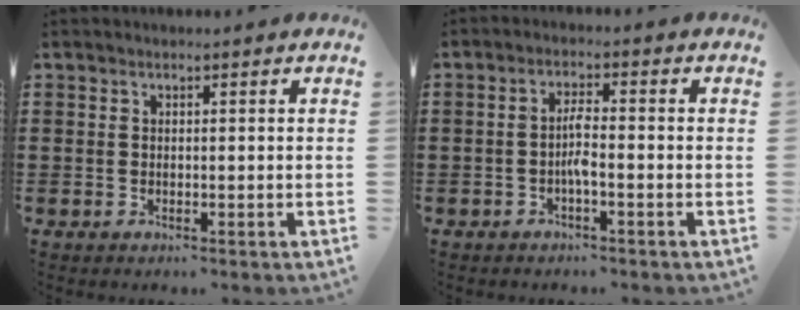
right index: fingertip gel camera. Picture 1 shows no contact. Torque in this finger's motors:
{"motor_torque": [0.78, -0.58, 0.19, 0.09]}